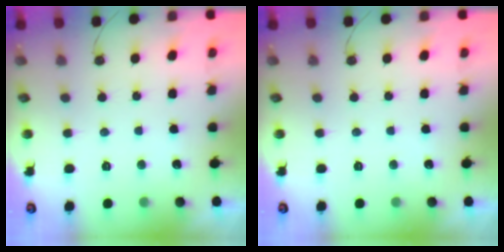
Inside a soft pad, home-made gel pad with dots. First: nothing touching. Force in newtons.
{"total": 0.0}